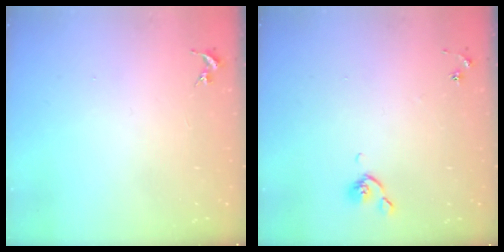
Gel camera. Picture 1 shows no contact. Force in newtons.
{"total": 4.4, "press": 4.3, "slide": 0.8}